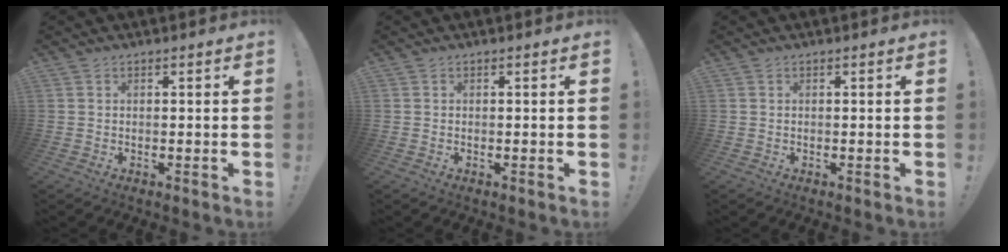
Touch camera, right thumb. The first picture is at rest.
{"total": 0.0}
{"total": 0.0}